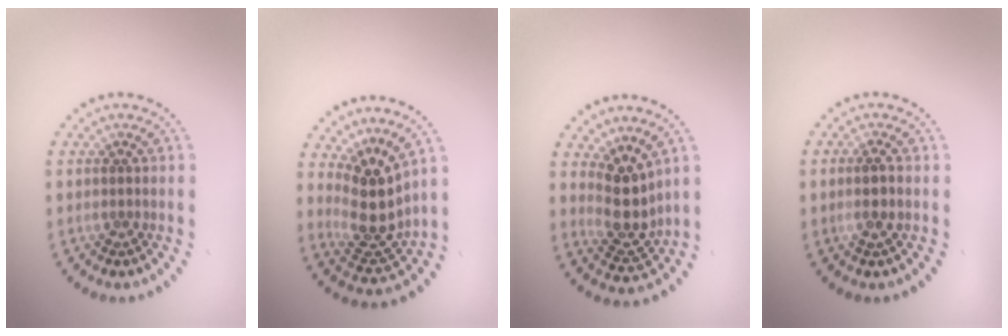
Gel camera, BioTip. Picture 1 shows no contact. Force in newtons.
{"total": 4.2, "press": 3.6, "slide": 2.2}
{"total": 3.7, "press": 2.9, "slide": 2.2}
{"total": 1.3, "press": 1.2, "slide": 0.5}